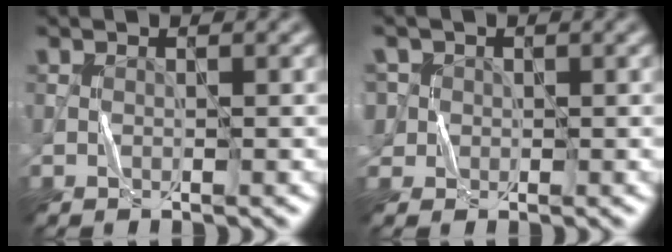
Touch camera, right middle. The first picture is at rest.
{"total": 3.1, "force": [1.1, 2.8, 0.9], "torque": [-0.015, 0.013, 0.012]}